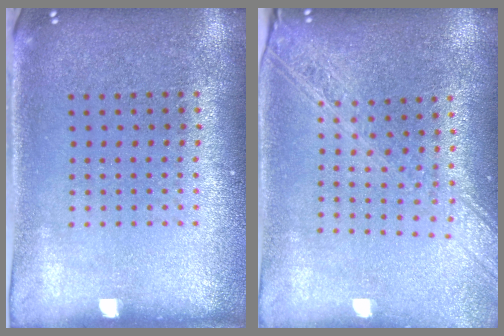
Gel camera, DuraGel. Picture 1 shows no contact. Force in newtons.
{"total": 2.2, "press": 1.9, "slide": 1.2}